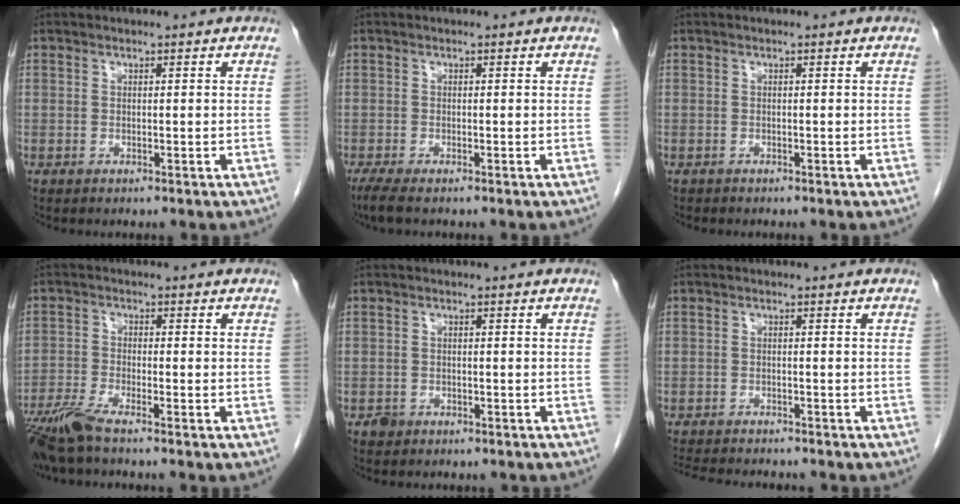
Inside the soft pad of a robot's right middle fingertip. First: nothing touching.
{"total": 2.7, "force": [-2.1, 0.2, 1.7], "torque": [-0.036, -0.011, -0.038]}
{"total": 0.5, "force": [-0.5, 0.2, 0.1], "torque": [-0.010, -0.001, -0.010]}
{"total": 5.8, "force": [-4.7, 0.1, 3.4], "torque": [-0.076, -0.019, -0.094]}
{"total": 1.6, "force": [-1.1, 1.1, 0.2], "torque": [-0.011, 0.004, -0.014]}
{"total": 9.4, "force": [-8.6, 1.6, 3.4], "torque": [-0.056, -0.009, -0.123]}